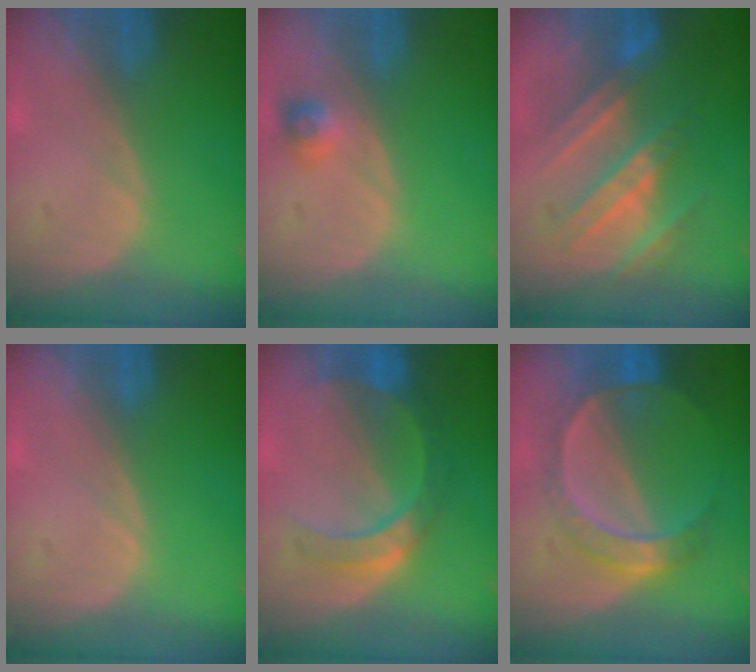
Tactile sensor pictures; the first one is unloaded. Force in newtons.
{"total": 2.6, "press": 2.4, "slide": 1.0}
{"total": 8.4, "press": 8.4, "slide": 0.1}
{"total": 0.0}
{"total": 6.2, "press": 6.1, "slide": 0.7}
{"total": 6.9, "press": 6.5, "slide": 2.4}